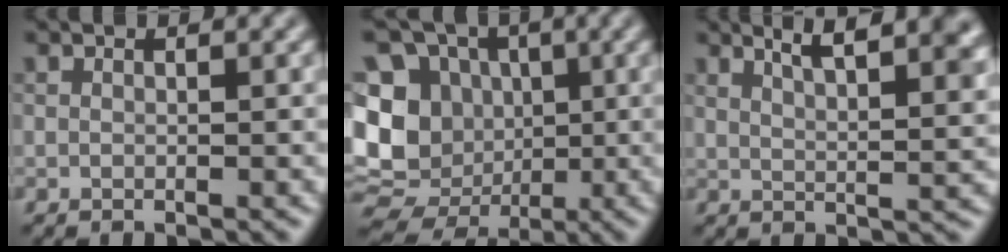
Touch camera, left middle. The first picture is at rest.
{"total": 13.8, "force": [-1.2, 12.1, 6.7], "torque": [-0.133, 0.012, -0.035]}
{"total": 7.2, "force": [4.6, 2.2, 5.0], "torque": [-0.040, 0.022, 0.060]}